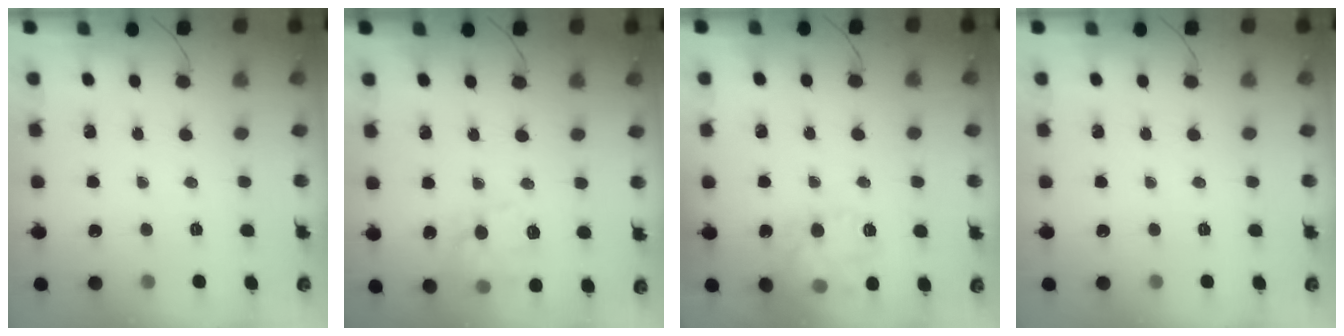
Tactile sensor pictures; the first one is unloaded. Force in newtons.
{"total": 12.0, "press": 12.0, "slide": 0.1}
{"total": 11.6, "press": 11.5, "slide": 0.9}
{"total": 0.0}